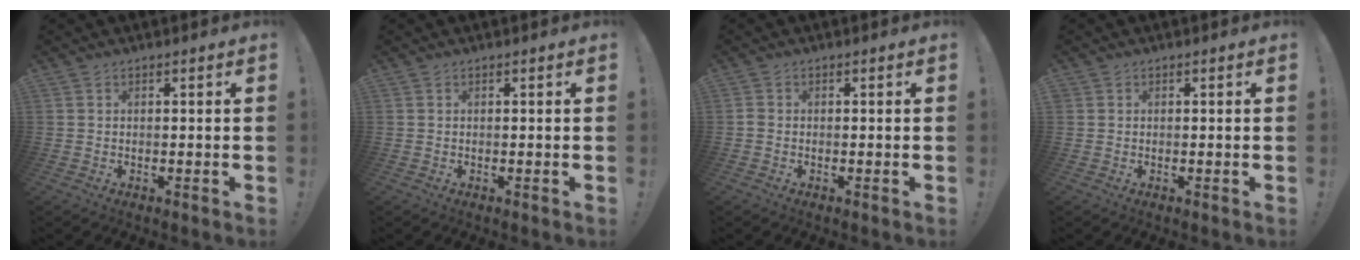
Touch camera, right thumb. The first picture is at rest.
{"total": 0.0}
{"total": 1.1, "force": [-0.4, 0.8, 0.6], "torque": [-0.013, 0.004, -0.006]}
{"total": 0.7, "force": [0.4, 0.6, -0.1], "torque": [0.000, 0.001, 0.008]}